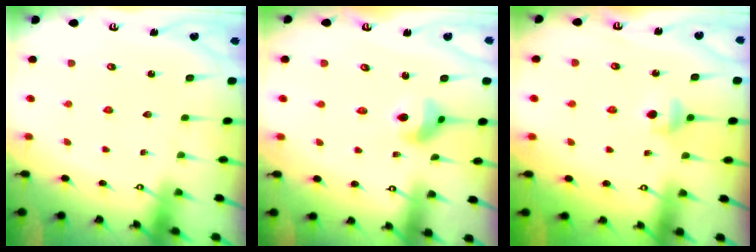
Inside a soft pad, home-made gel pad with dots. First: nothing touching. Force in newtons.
{"total": 6.8, "press": 6.8, "slide": 0.2}
{"total": 5.2, "press": 5.1, "slide": 0.8}